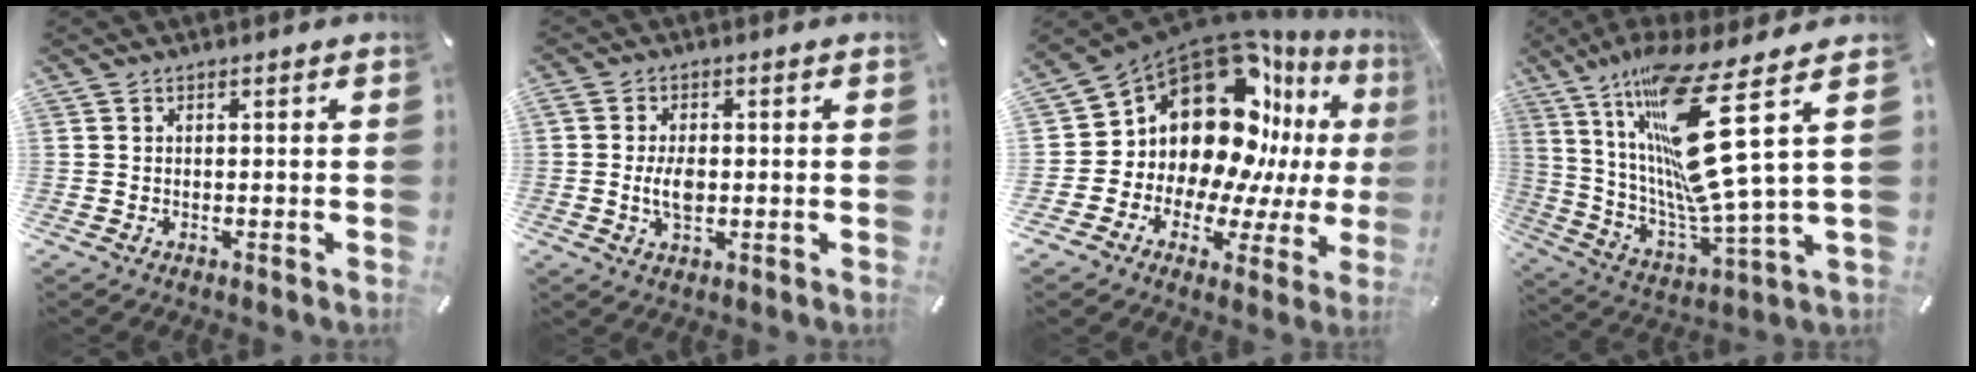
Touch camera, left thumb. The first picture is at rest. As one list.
[{"total": 5.2, "force": [-0.3, 3.0, 4.2], "torque": [-0.091, -0.006, -0.012]}, {"total": 20.5, "force": [8.9, 14.2, 11.9], "torque": [-0.211, -0.105, 0.167]}, {"total": 25.6, "force": [8.6, 6.6, 23.2], "torque": [-0.436, -0.068, 0.141]}]